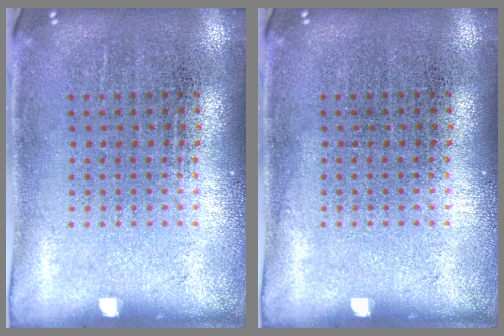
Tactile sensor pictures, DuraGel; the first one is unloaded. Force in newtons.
{"total": 0.0}